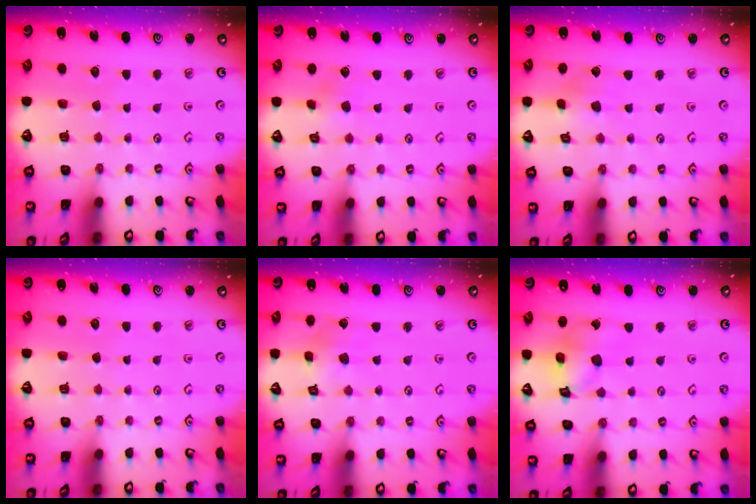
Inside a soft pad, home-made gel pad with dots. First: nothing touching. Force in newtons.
{"total": 3.4, "press": 3.3, "slide": 0.7}
{"total": 2.6, "press": 2.6, "slide": 0.5}
{"total": 0.0}
{"total": 2.7, "press": 2.7, "slide": 0.3}
{"total": 12.2, "press": 12.1, "slide": 1.4}